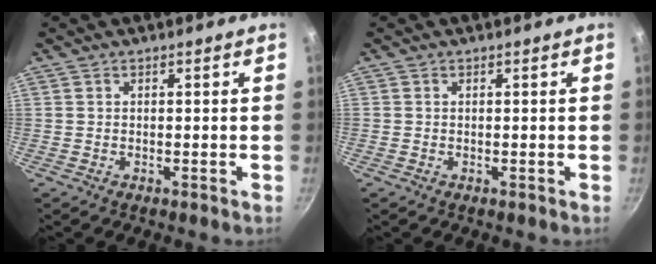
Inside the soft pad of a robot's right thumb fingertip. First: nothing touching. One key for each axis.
{"total": 0.0}